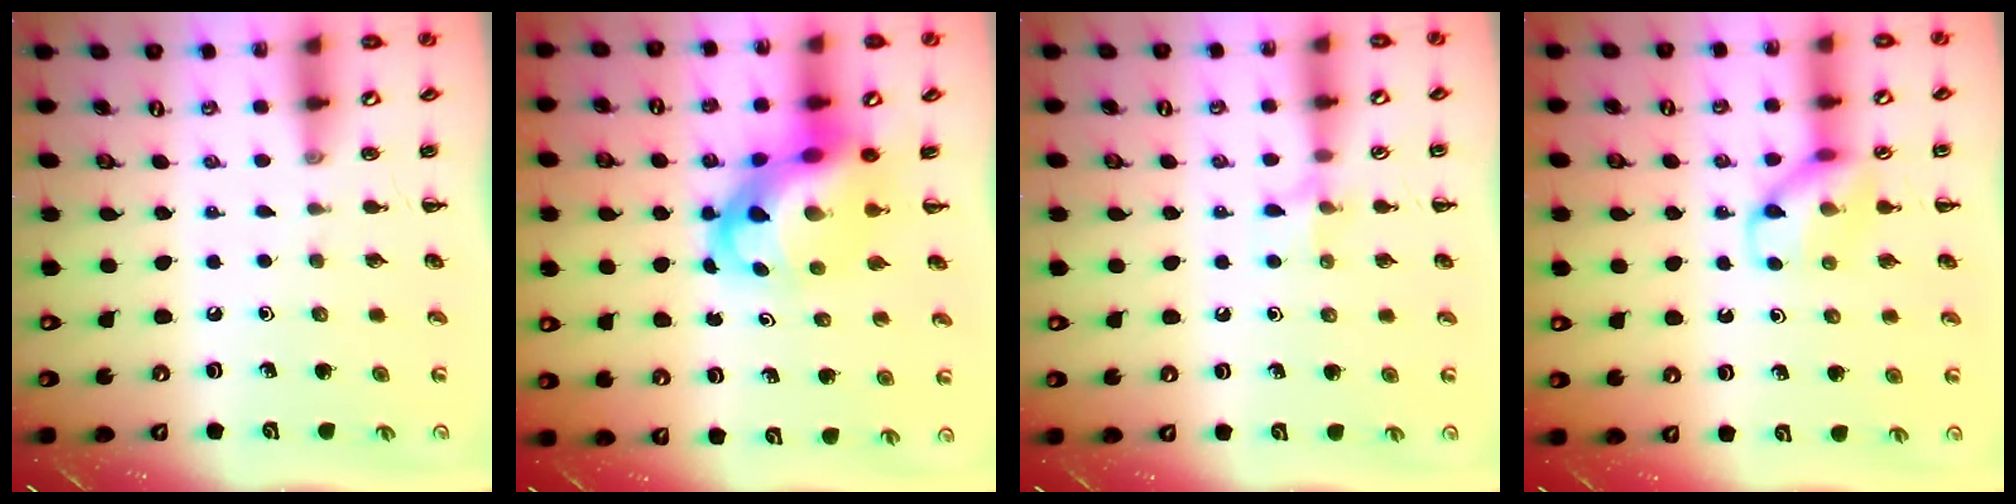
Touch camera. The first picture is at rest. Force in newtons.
{"total": 10.7, "press": 10.2, "slide": 3.0}
{"total": 6.2, "press": 6.0, "slide": 1.2}
{"total": 10.4, "press": 10.3, "slide": 1.2}